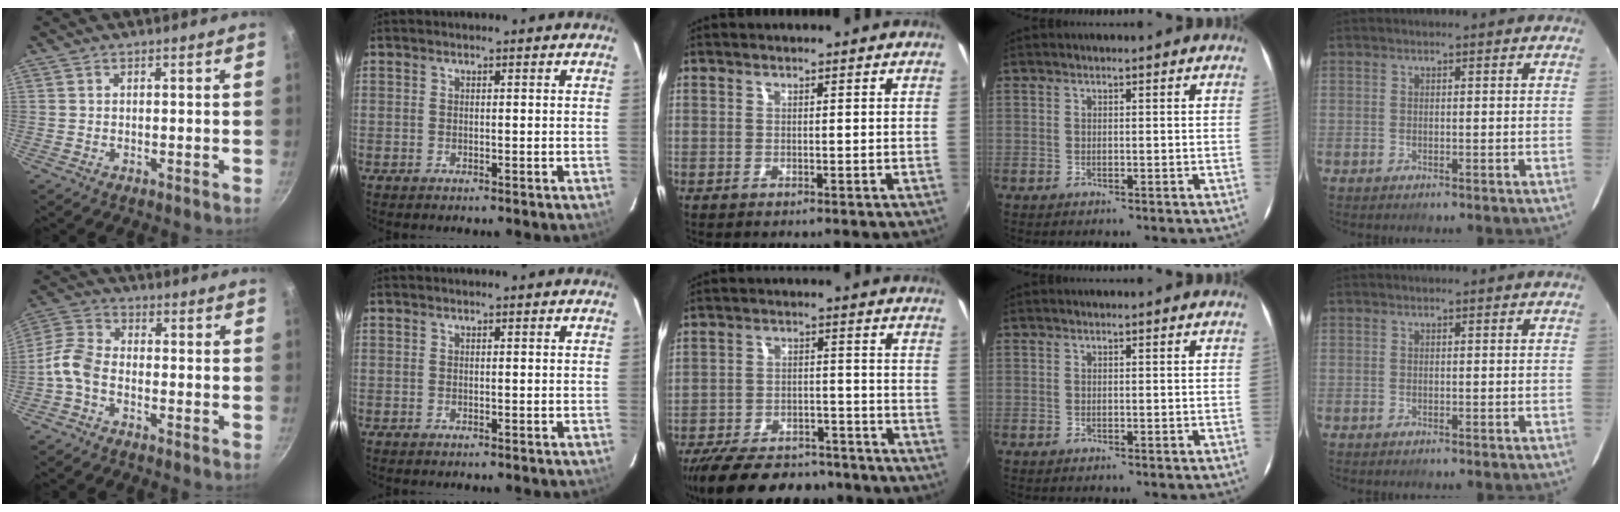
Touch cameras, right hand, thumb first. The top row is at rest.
{"thumb": {"total": 6.4, "force": [-2.9, 3.8, 4.3], "torque": [-0.093, 0.034, -0.074]}, "middle": {"total": 19.3, "force": [-15.6, 7.7, 8.3], "torque": [-0.181, -0.003, -0.225]}}